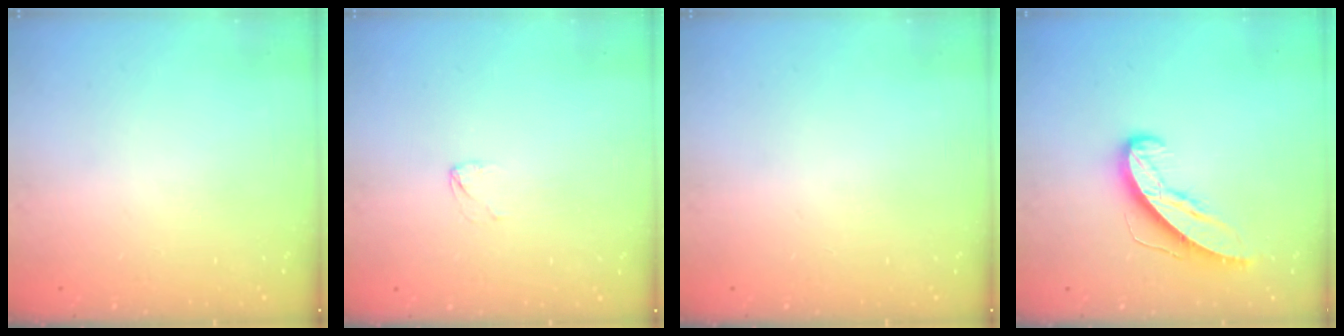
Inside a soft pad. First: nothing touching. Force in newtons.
{"total": 2.7, "press": 2.7, "slide": 0.2}
{"total": 0.0}
{"total": 9.9, "press": 9.8, "slide": 0.8}